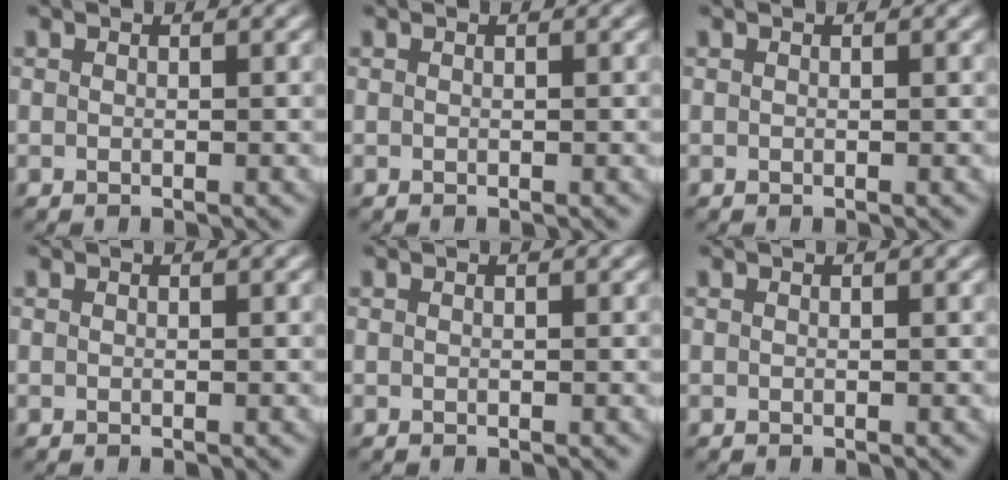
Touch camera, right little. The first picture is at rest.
{"total": 0.0}
{"total": 0.0}
{"total": 0.0}
{"total": 0.0}
{"total": 0.0}